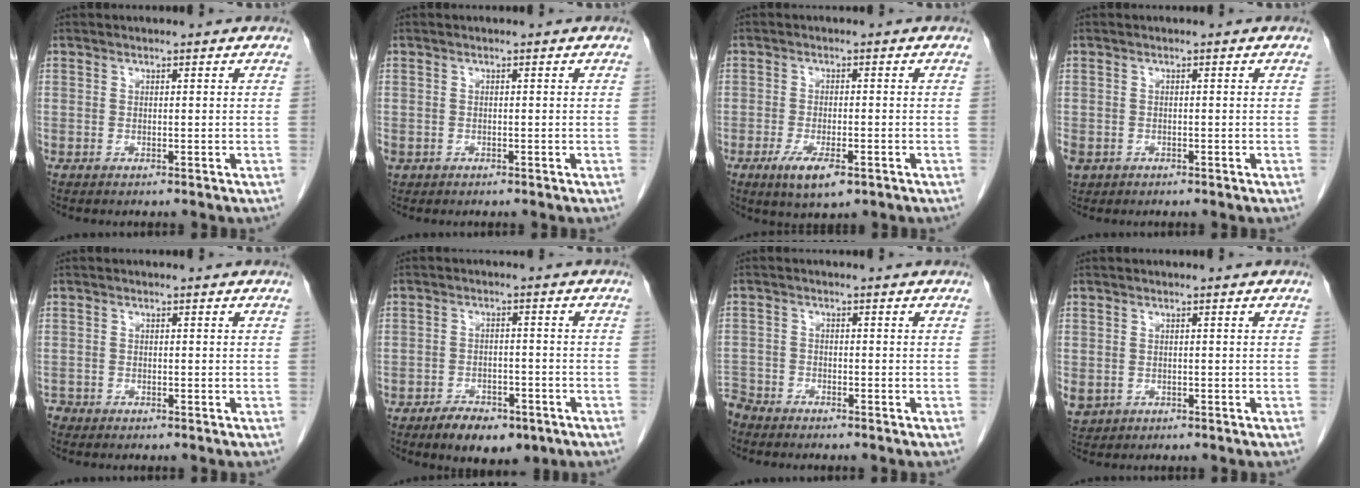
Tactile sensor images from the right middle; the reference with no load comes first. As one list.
[{"total": 1.0, "force": [-0.4, 0.8, 0.3], "torque": [-0.011, 0.003, -0.003]}, {"total": 5.6, "force": [-2.9, 1.6, 4.5], "torque": [-0.084, -0.010, -0.041]}, {"total": 3.7, "force": [-1.9, 2.9, 1.3], "torque": [-0.034, -0.004, -0.030]}, {"total": 1.2, "force": [-1.1, 0.5, 0.0], "torque": [-0.001, 0.000, -0.021]}, {"total": 7.5, "force": [-5.0, 3.5, 4.3], "torque": [-0.065, 0.000, -0.074]}, {"total": 4.6, "force": [-4.4, 1.5, 0.1], "torque": [-0.001, -0.007, -0.088]}, {"total": 3.6, "force": [-1.3, 3.1, 1.2], "torque": [-0.027, -0.003, -0.014]}]